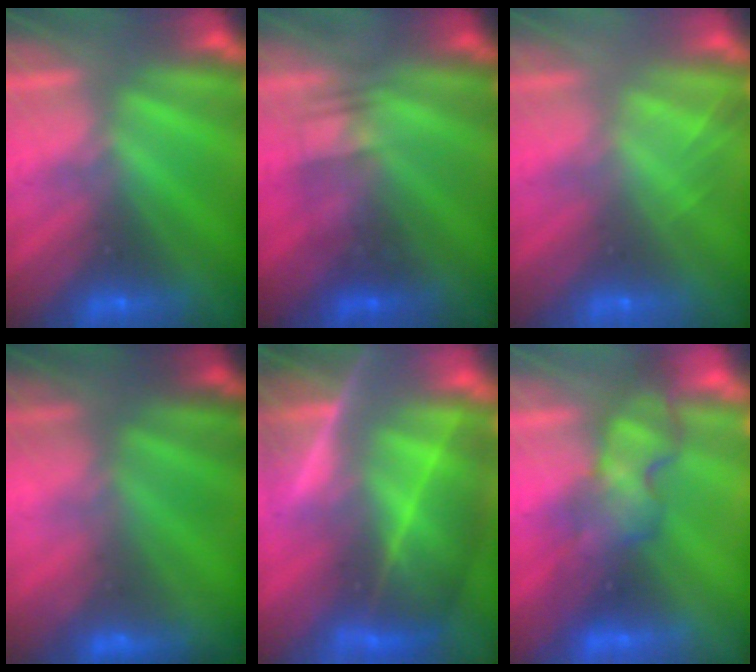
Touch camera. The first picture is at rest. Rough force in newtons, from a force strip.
{"total": 2.2}
{"total": 2.0}
{"total": 4.6}
{"total": 7.1}
{"total": 4.0}